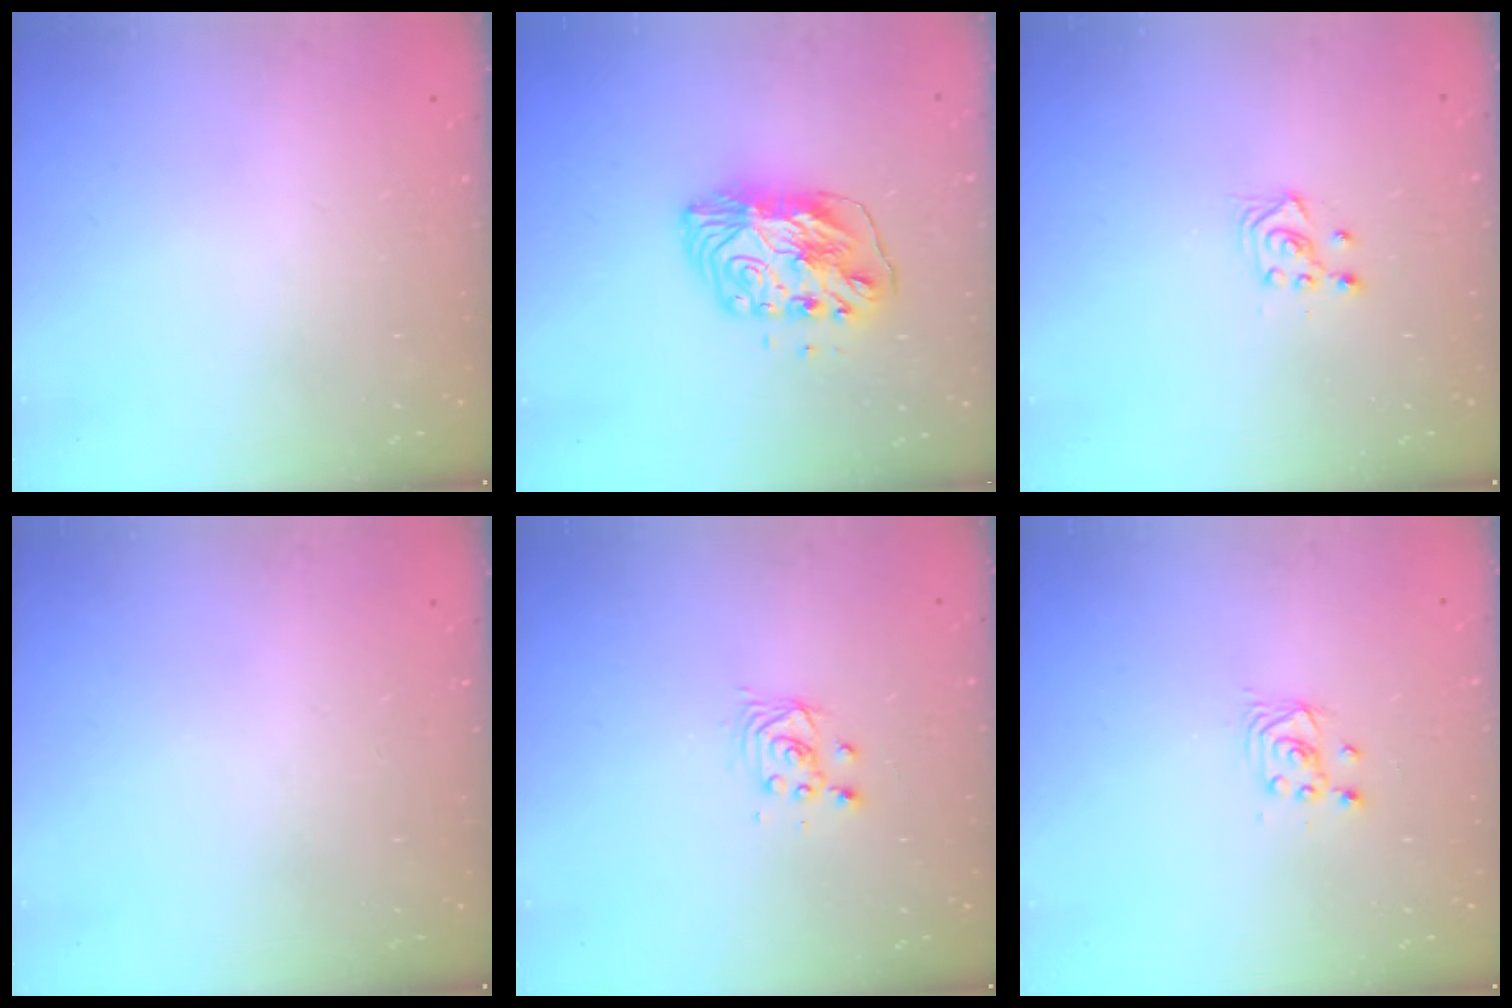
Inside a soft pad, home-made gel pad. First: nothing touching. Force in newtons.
{"total": 10.8, "press": 10.8, "slide": 1.0}
{"total": 3.4, "press": 3.3, "slide": 0.9}
{"total": 0.0}
{"total": 2.9, "press": 2.9, "slide": 0.1}
{"total": 2.2, "press": 2.2, "slide": 0.3}